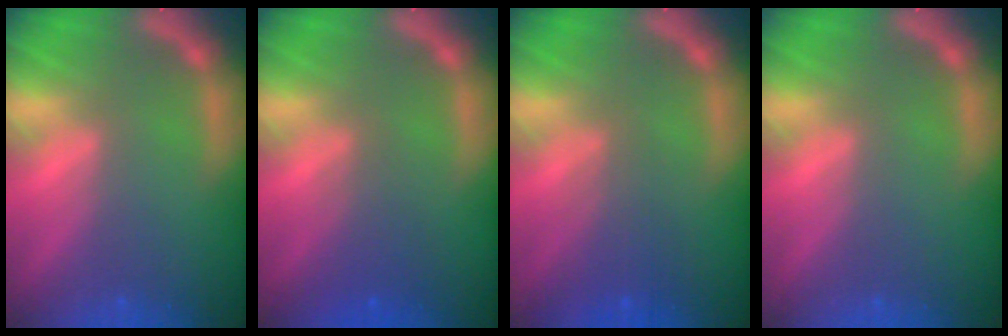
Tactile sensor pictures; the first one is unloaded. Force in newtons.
{"total": 2.5}
{"total": 3.0}
{"total": 0.0}